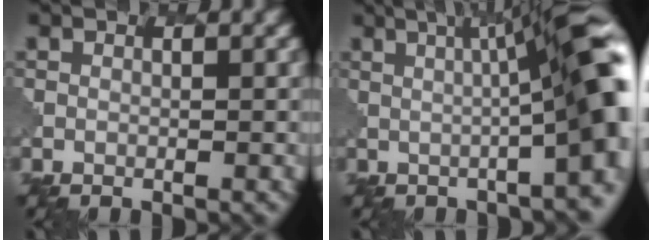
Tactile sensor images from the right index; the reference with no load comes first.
{"total": 10.6, "force": [0.6, 1.9, 10.5], "torque": [-0.100, 0.027, 0.007]}